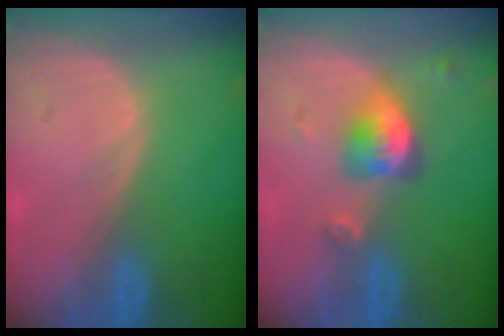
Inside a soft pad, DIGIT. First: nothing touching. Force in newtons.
{"total": 5.0, "press": 4.7, "slide": 1.6}